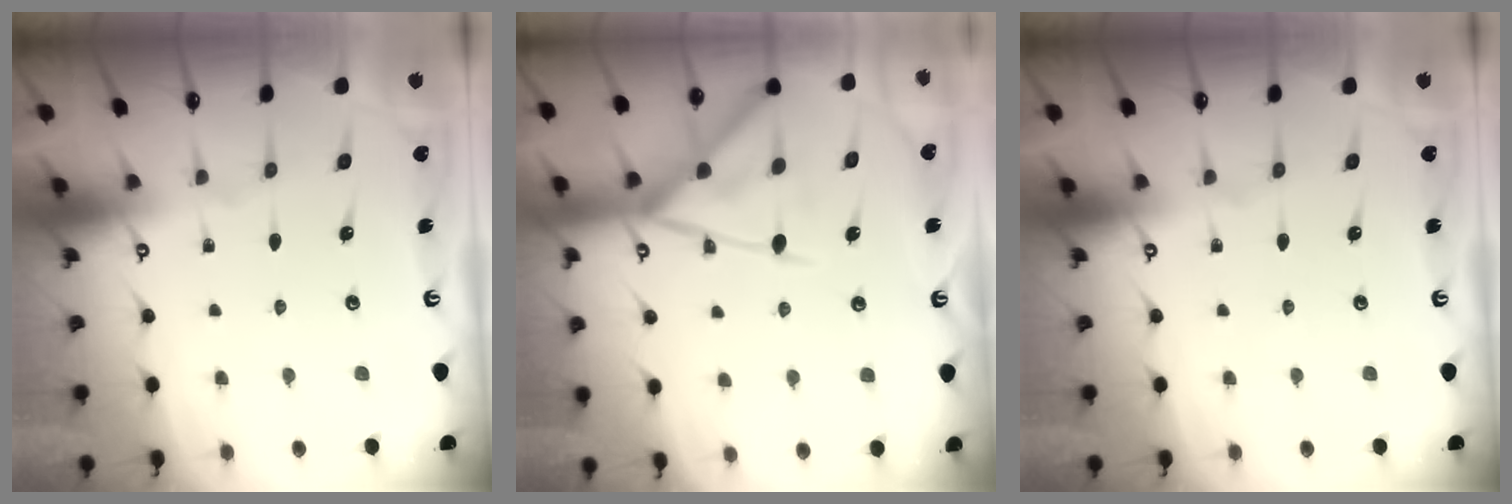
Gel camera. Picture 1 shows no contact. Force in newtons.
{"total": 16.9, "press": 16.8, "slide": 1.4}
{"total": 0.0}